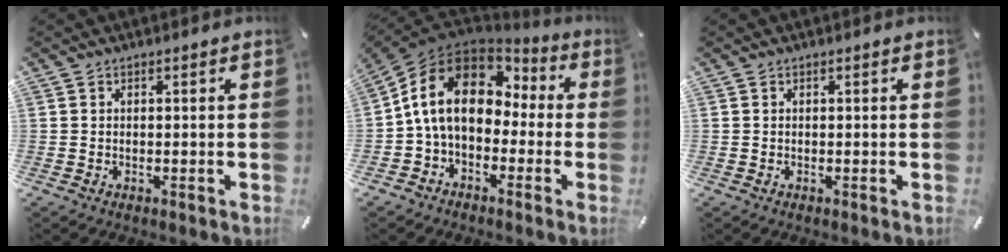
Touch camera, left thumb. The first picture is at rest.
{"total": 15.1, "force": [1.6, 10.9, 10.4], "torque": [-0.235, 0.016, 0.024]}
{"total": 0.0}